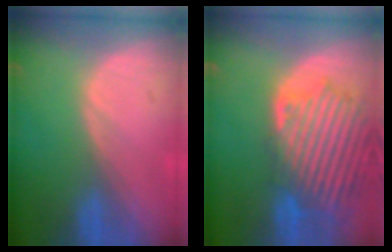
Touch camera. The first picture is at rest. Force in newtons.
{"total": 13.5, "press": 11.7, "slide": 6.8}